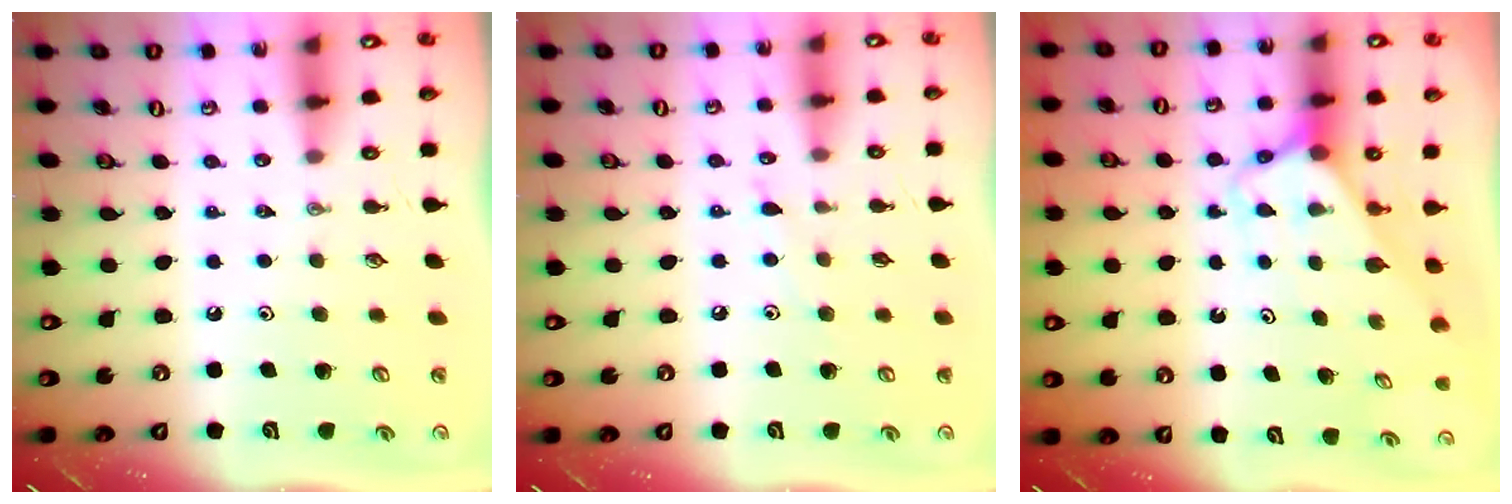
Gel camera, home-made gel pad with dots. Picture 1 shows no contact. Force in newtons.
{"total": 6.3, "press": 6.2, "slide": 0.6}
{"total": 2.9, "press": 2.9, "slide": 0.2}